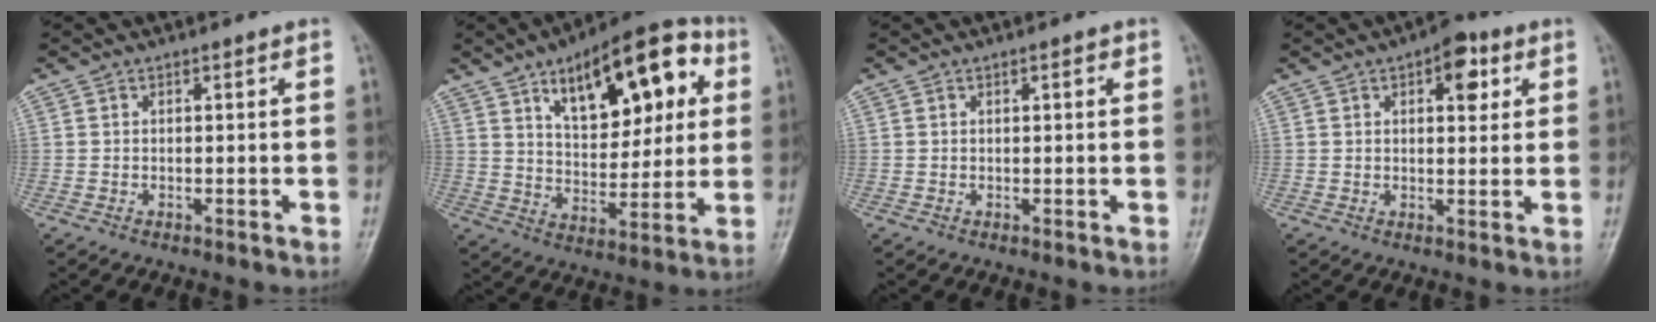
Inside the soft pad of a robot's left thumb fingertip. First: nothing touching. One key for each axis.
{"total": 20.8, "fx": 8.2, "fy": 10.1, "fz": 16.2, "tx": -0.183, "ty": -0.009, "tz": 0.125}
{"total": 1.0, "fx": 0.4, "fy": 0.4, "fz": 0.8, "tx": -0.008, "ty": 0.002, "tz": 0.005}
{"total": 6.5, "fx": 2.8, "fy": 3.4, "fz": 4.8, "tx": -0.036, "ty": -0.005, "tz": 0.030}